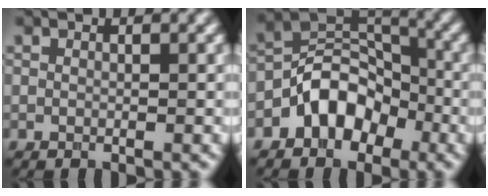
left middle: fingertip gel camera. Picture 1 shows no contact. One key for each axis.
{"total": 5.8, "fx": -3.0, "fy": 3.8, "fz": 3.2, "tx": -0.036, "ty": 0.011, "tz": -0.062}